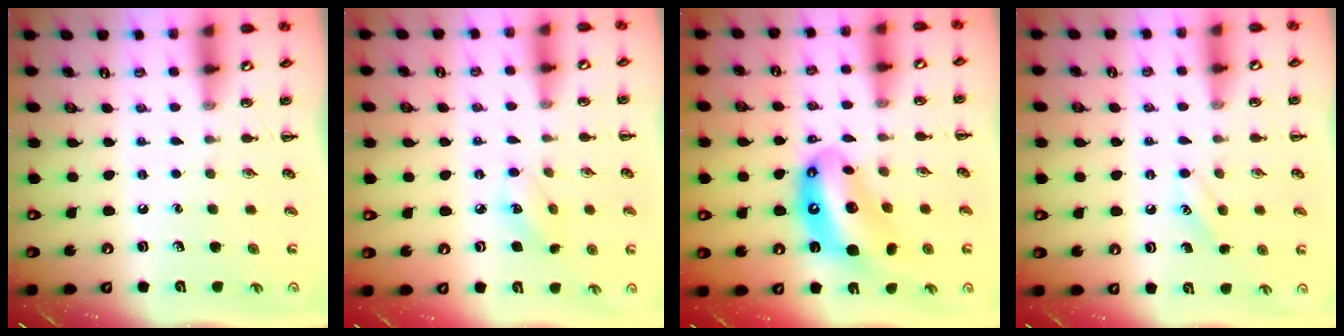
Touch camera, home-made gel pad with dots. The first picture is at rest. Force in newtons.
{"total": 5.7, "press": 5.5, "slide": 1.4}
{"total": 13.6, "press": 13.1, "slide": 3.7}
{"total": 7.2, "press": 6.9, "slide": 1.8}